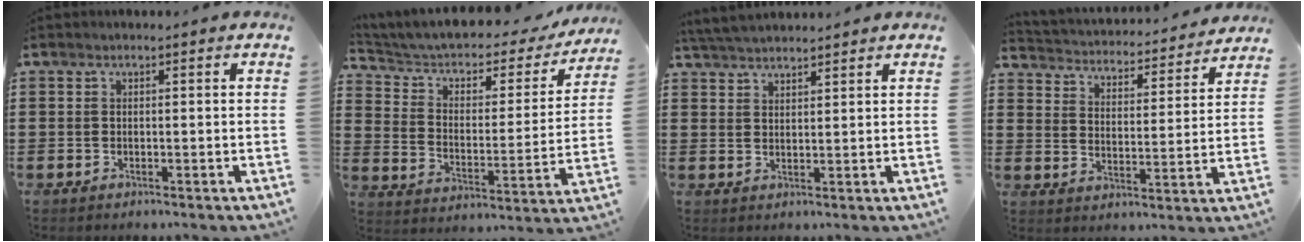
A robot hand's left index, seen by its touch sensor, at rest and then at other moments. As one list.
[{"total": 4.7, "force": [3.0, 2.6, 2.5], "torque": [-0.066, -0.021, 0.045]}, {"total": 3.8, "force": [3.7, 0.2, 0.8], "torque": [-0.026, -0.005, 0.071]}, {"total": 2.8, "force": [2.8, 0.2, 0.0], "torque": [-0.021, -0.030, 0.039]}]